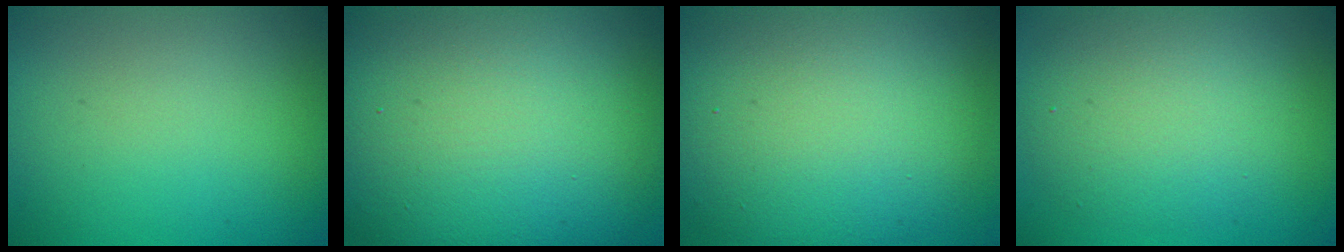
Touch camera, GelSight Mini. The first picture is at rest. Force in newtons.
{"total": 17.8, "press": 17.7, "slide": 1.0}
{"total": 12.9, "press": 12.9, "slide": 1.0}
{"total": 6.3, "press": 6.3, "slide": 0.3}